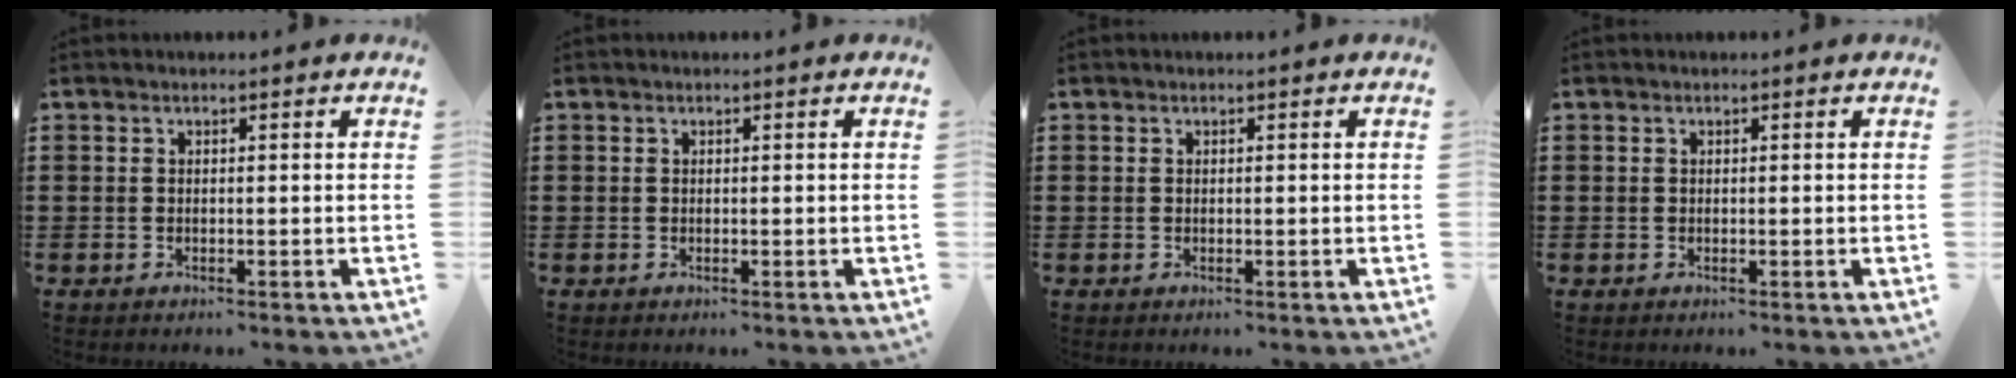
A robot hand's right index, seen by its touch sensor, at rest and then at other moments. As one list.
[{"total": 0.0}, {"total": 0.0}, {"total": 0.0}]